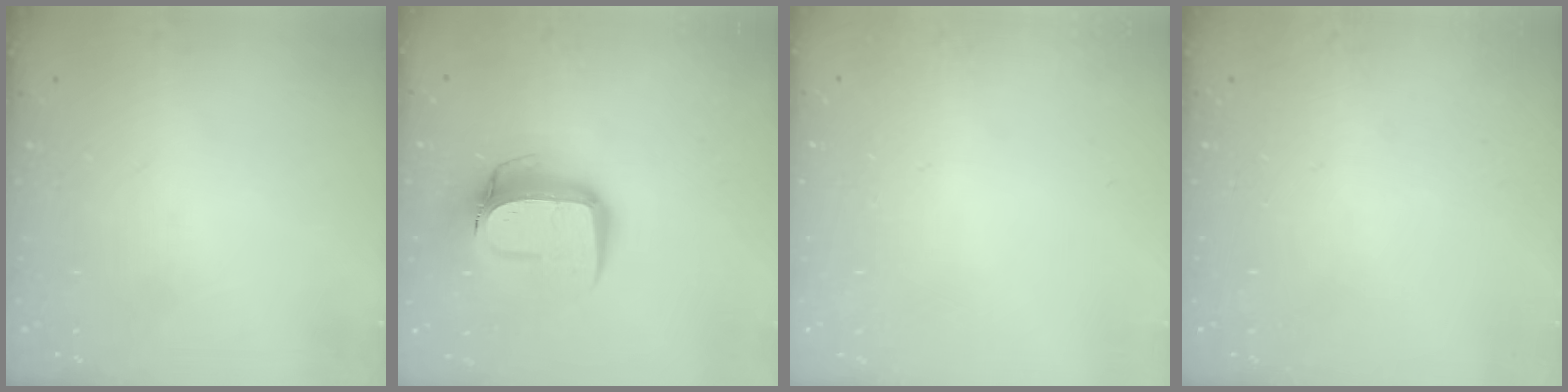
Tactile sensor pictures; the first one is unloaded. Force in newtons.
{"total": 13.9, "press": 13.8, "slide": 1.4}
{"total": 0.0}
{"total": 0.0}